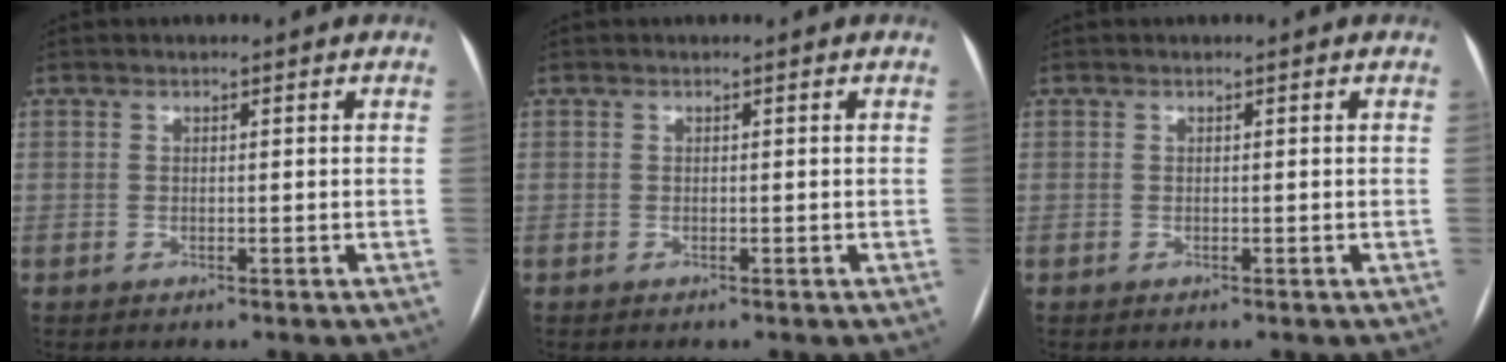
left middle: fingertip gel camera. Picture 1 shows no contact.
{"total": 0.0}
{"total": 0.0}